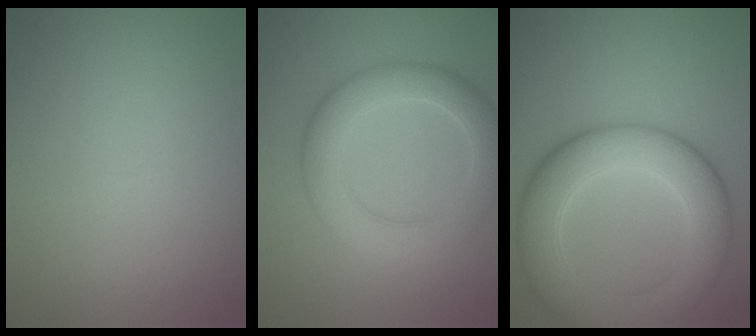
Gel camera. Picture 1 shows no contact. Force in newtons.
{"total": 5.3, "press": 5.3, "slide": 0.2}
{"total": 9.2, "press": 9.2, "slide": 0.4}